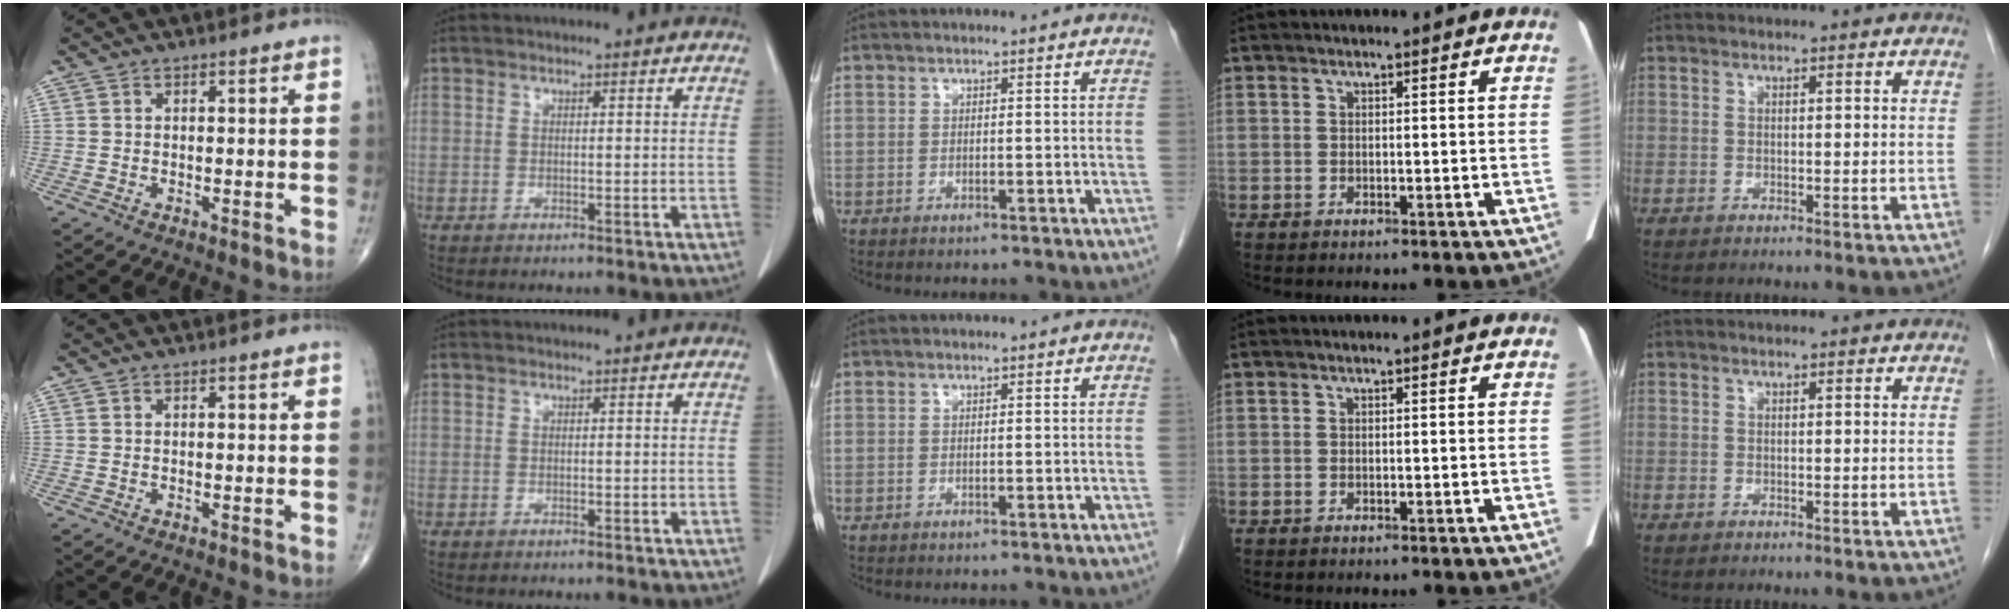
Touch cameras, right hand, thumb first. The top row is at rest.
{}